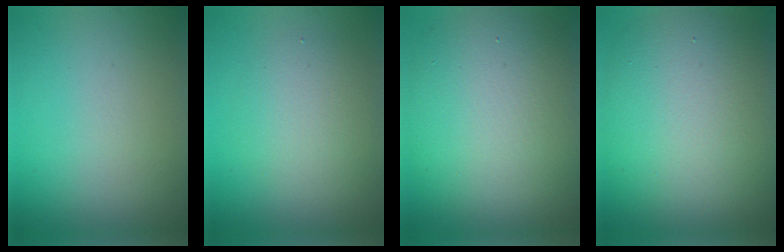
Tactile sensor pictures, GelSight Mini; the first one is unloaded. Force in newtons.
{"total": 3.6, "press": 3.6, "slide": 0.3}
{"total": 11.9, "press": 11.9, "slide": 1.0}
{"total": 12.6, "press": 12.6, "slide": 0.6}